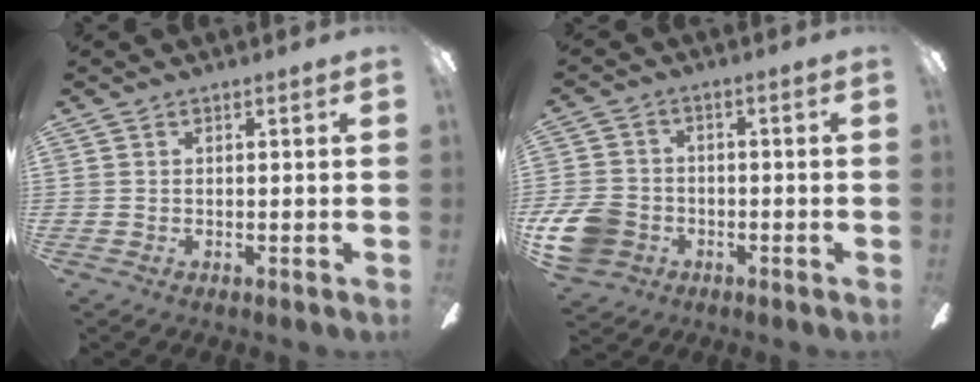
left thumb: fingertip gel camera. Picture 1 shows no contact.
{"total": 10.0, "force": [-3.6, 8.0, 4.8], "torque": [-0.110, 0.028, -0.064]}